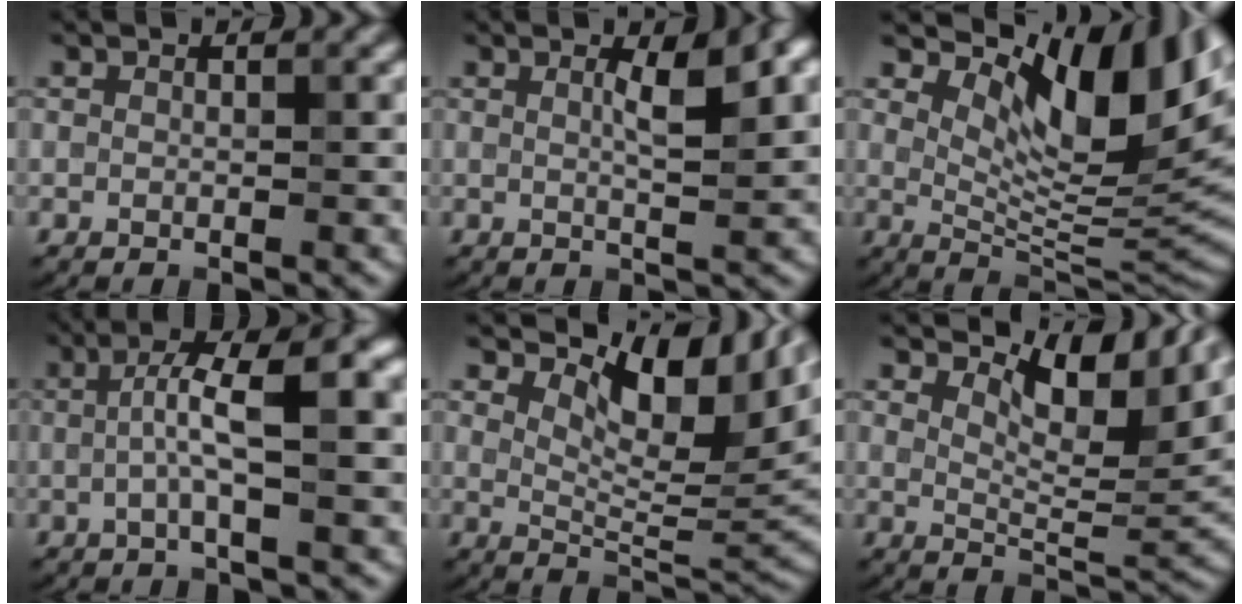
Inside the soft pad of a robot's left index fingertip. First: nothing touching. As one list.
[{"total": 3.5, "force": [1.1, 0.7, 3.2], "torque": [-0.046, 0.003, 0.016]}, {"total": 12.1, "force": [5.4, 5.1, 9.6], "torque": [-0.135, -0.003, 0.096]}, {"total": 5.6, "force": [0.0, 1.0, 5.6], "torque": [-0.098, 0.018, -0.007]}, {"total": 10.2, "force": [4.7, 4.4, 7.9], "torque": [-0.120, 0.000, 0.084]}, {"total": 9.3, "force": [4.6, 3.9, 7.1], "torque": [-0.106, 0.005, 0.079]}]